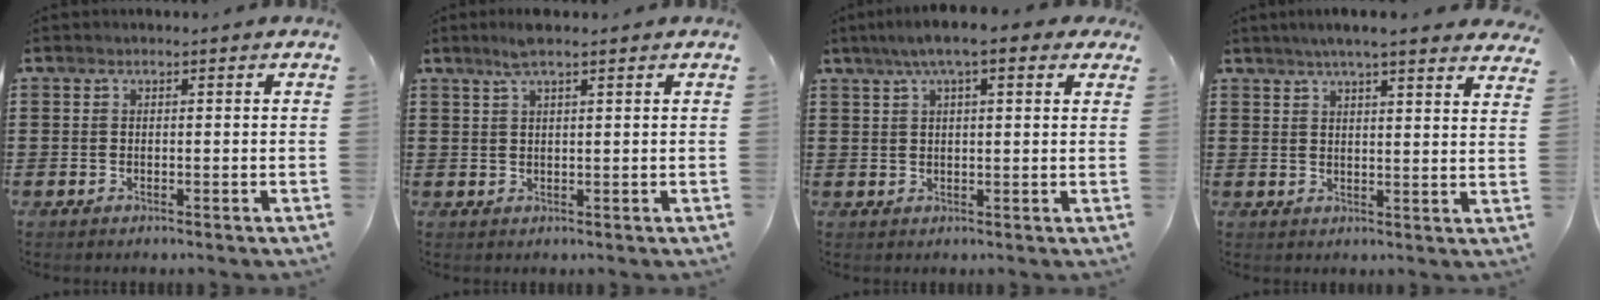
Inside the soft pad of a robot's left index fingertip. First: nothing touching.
{"total": 3.1, "force": [2.1, 0.3, 2.3], "torque": [-0.048, 0.004, 0.036]}
{"total": 6.2, "force": [3.5, 1.1, 5.0], "torque": [-0.094, 0.007, 0.057]}
{"total": 4.6, "force": [4.1, 0.4, 2.0], "torque": [-0.049, -0.007, 0.075]}